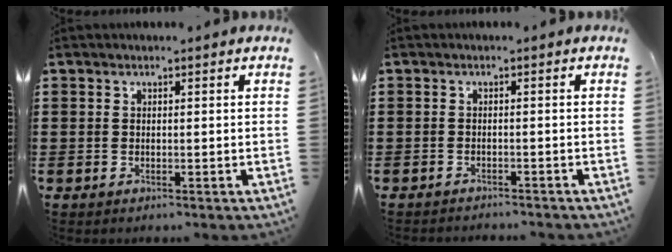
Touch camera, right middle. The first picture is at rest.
{"total": 1.0, "force": [-1.0, 0.0, 0.0], "torque": [-0.002, 0.001, -0.022]}